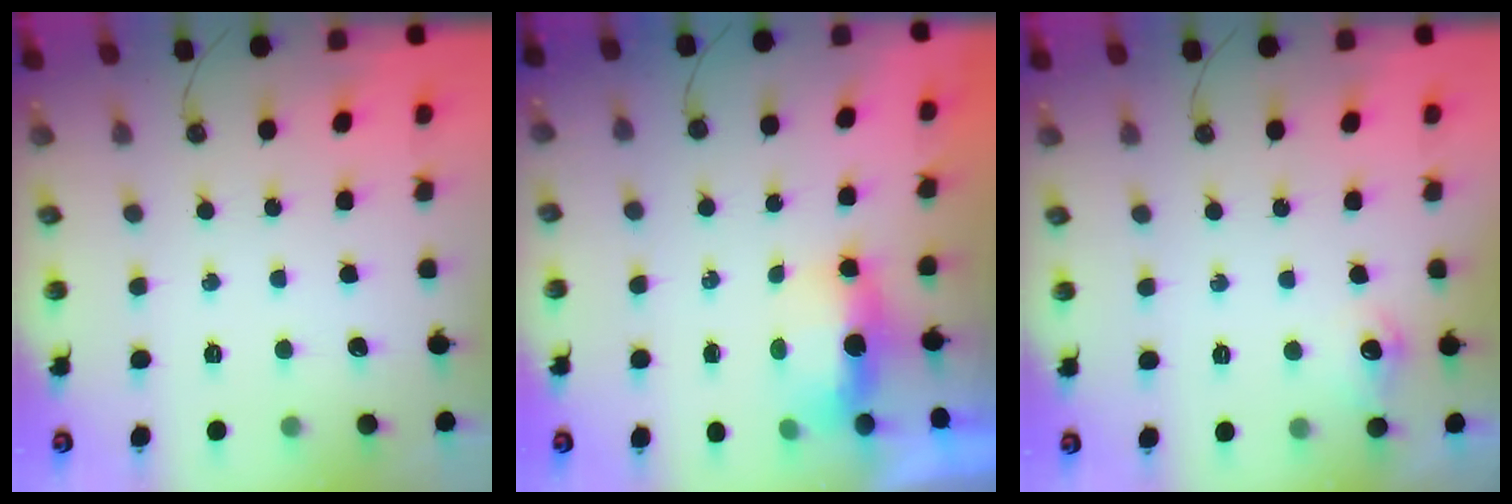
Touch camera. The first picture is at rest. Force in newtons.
{"total": 5.7, "press": 5.6, "slide": 0.9}
{"total": 7.4, "press": 7.4, "slide": 0.8}